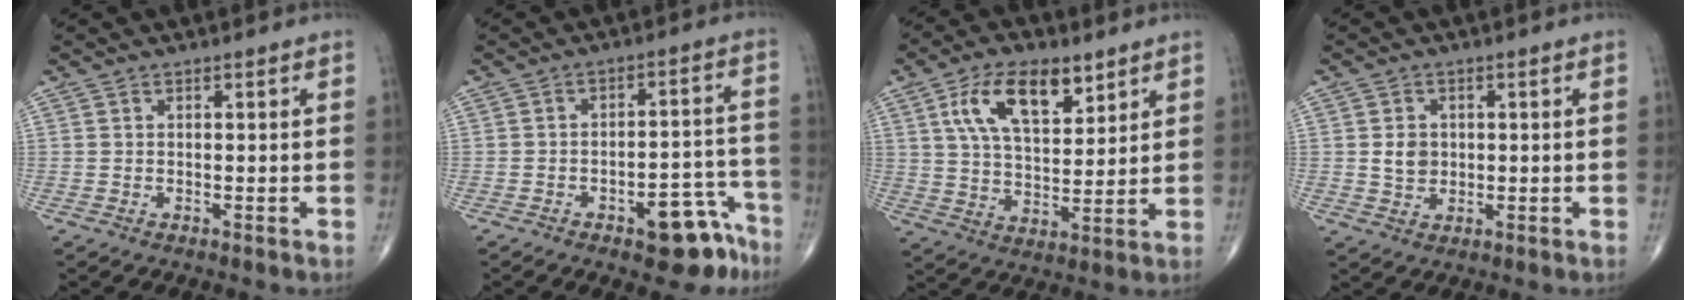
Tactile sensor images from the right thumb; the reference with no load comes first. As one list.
[{"total": 10.7, "force": [-6.6, 4.4, 7.2], "torque": [-0.056, 0.061, -0.080]}, {"total": 13.5, "force": [6.5, 6.8, 9.7], "torque": [-0.150, -0.021, 0.122]}, {"total": 3.8, "force": [0.4, 3.1, 2.1], "torque": [-0.021, -0.002, 0.010]}]